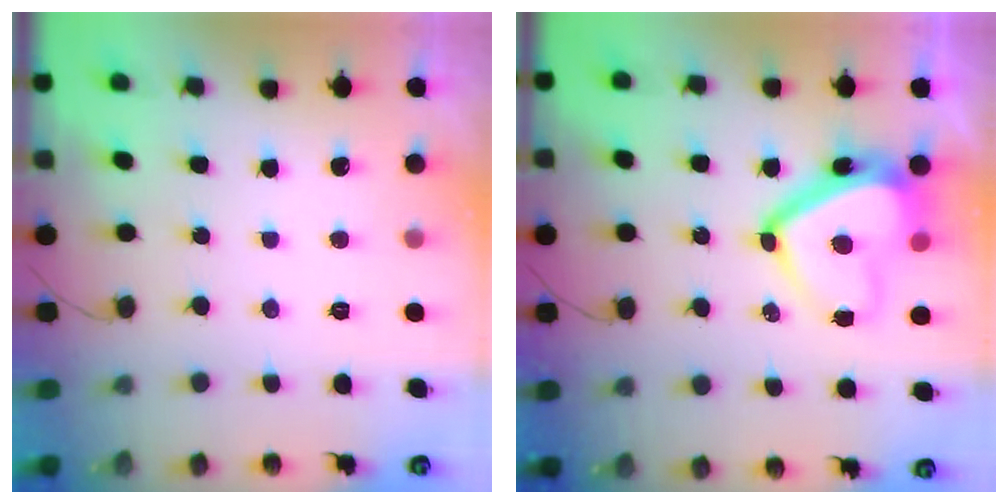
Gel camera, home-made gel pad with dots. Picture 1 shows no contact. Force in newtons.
{"total": 13.9, "press": 13.7, "slide": 1.9}